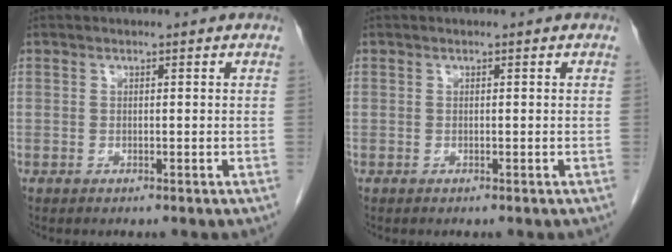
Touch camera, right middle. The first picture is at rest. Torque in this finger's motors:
{"motor_torque": [-0.11, 0.40, -0.06, 0.00]}